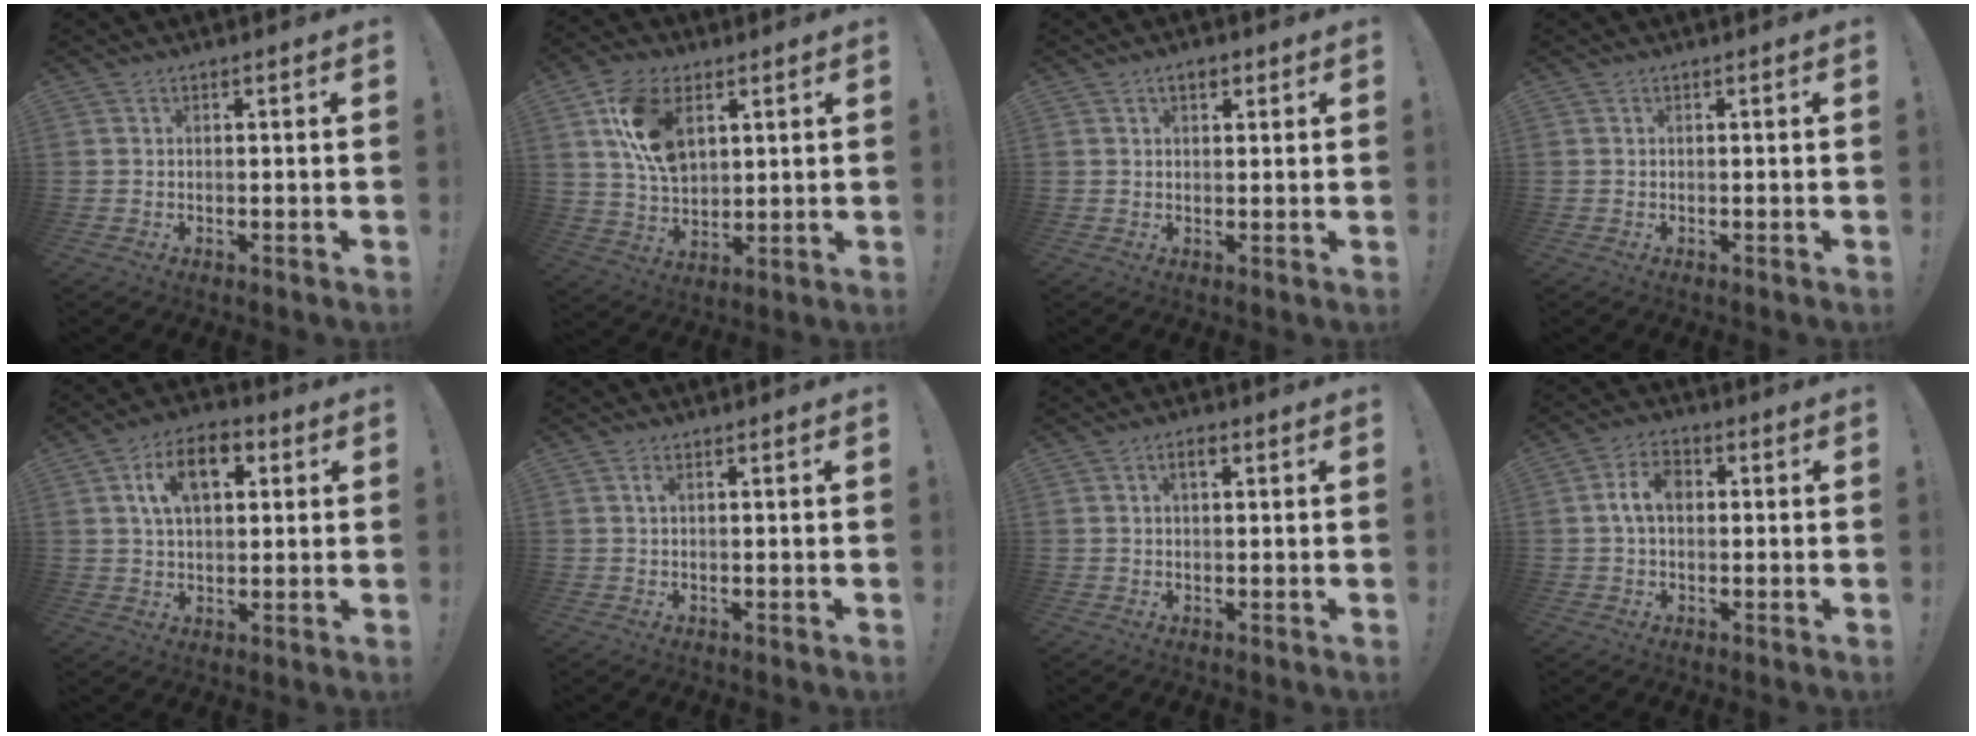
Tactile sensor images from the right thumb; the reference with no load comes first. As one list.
[{"total": 14.1, "force": [5.6, 8.9, 9.4], "torque": [-0.175, -0.003, 0.106]}, {"total": 3.0, "force": [1.4, 1.7, 2.1], "torque": [-0.025, -0.002, 0.021]}, {"total": 0.0}, {"total": 11.8, "force": [4.1, 6.8, 8.7], "torque": [-0.141, 0.012, 0.074]}, {"total": 1.3, "force": [0.4, 0.2, 1.2], "torque": [-0.024, 0.002, 0.005]}, {"total": 2.7, "force": [1.1, 1.1, 2.2], "torque": [-0.032, 0.001, 0.014]}, {"total": 6.6, "force": [0.5, 4.2, 5.1], "torque": [-0.092, 0.012, 0.006]}]